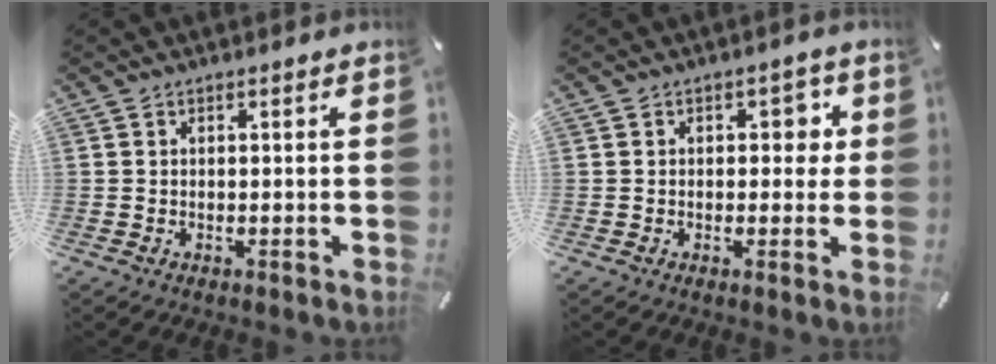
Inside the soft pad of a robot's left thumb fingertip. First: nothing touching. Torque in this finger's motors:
{"motor_torque": [0.84, 0.68, 0.26, -0.08, 0.00]}